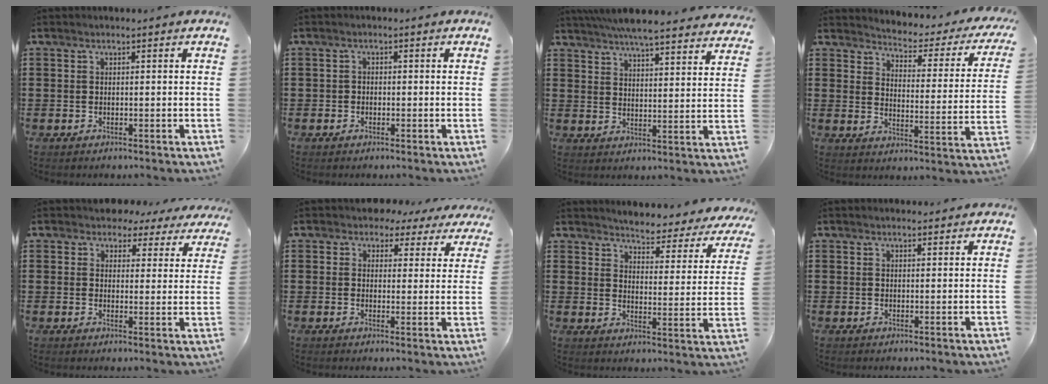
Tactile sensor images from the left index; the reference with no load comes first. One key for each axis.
{"total": 1.0, "fx": -0.6, "fy": 0.8, "fz": 0.3, "tx": -0.008, "ty": 0.001, "tz": -0.013}
{"total": 6.0, "fx": 5.6, "fy": 0.0, "fz": 2.1, "tx": -0.063, "ty": -0.029, "tz": 0.098}
{"total": 2.5, "fx": 2.4, "fy": 0.4, "fz": 0.4, "tx": -0.021, "ty": -0.030, "tz": 0.030}
{"total": 3.9, "fx": 3.4, "fy": 1.9, "fz": 0.6, "tx": -0.021, "ty": -0.009, "tz": 0.059}
{"total": 3.4, "fx": 2.7, "fy": 2.0, "fz": 0.6, "tx": -0.020, "ty": -0.005, "tz": 0.046}
{"total": 4.0, "fx": 4.0, "fy": -0.1, "fz": 0.6, "tx": -0.030, "ty": -0.043, "tz": 0.060}
{"total": 1.2, "fx": 1.1, "fy": 0.2, "fz": 0.4, "tx": -0.010, "ty": 0.002, "tz": 0.022}